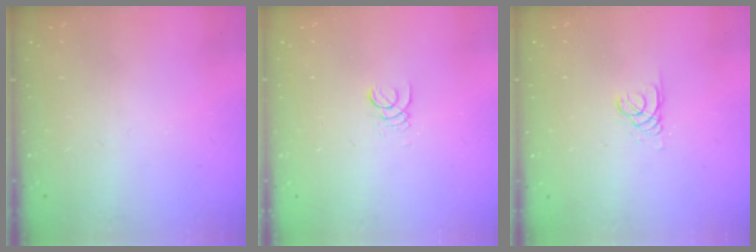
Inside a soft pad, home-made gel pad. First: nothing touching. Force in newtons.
{"total": 1.3, "press": 1.3, "slide": 0.1}
{"total": 1.1, "press": 1.1, "slide": 0.1}